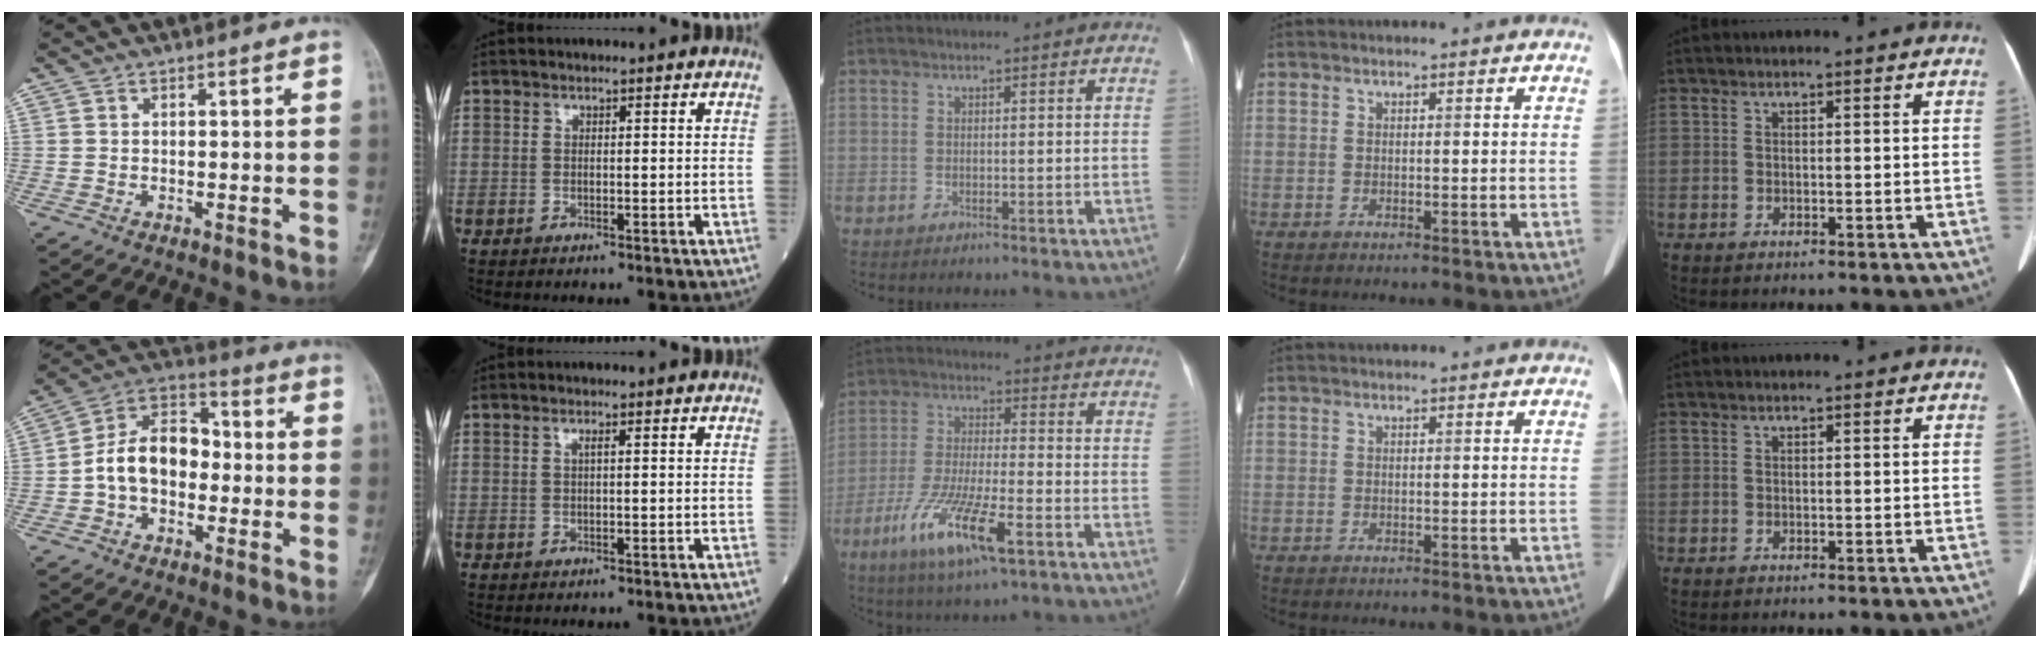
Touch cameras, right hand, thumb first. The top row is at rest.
{"thumb": {"total": 12.1, "force": [-1.5, 8.2, 8.8], "torque": [-0.135, 0.043, -0.041]}, "index": {"total": 0.6, "force": [0.2, -0.1, 0.5], "torque": [-0.012, 0.000, 0.003]}, "middle": {"total": 12.3, "force": [-6.2, 2.0, 10.5], "torque": [-0.210, -0.020, -0.111]}}